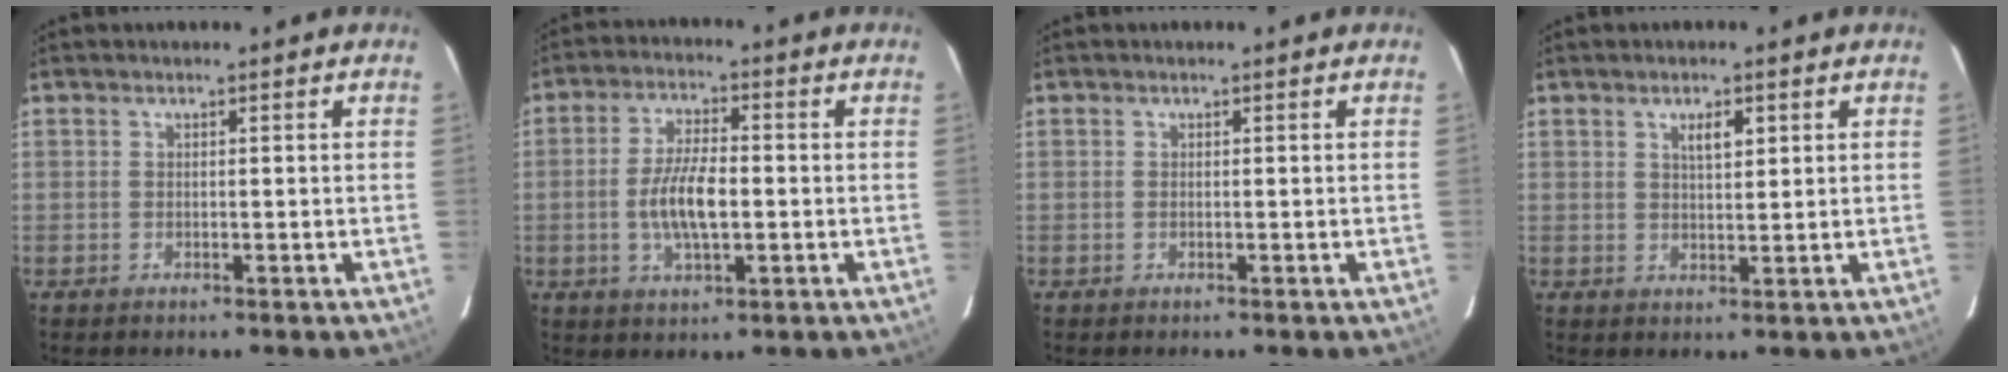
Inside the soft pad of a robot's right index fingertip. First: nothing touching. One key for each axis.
{"total": 8.5, "fx": -1.3, "fy": 3.2, "fz": 7.8, "tx": -0.154, "ty": 0.001, "tz": -0.023}
{"total": 0.0}
{"total": 3.1, "fx": 1.5, "fy": 1.2, "fz": 2.5, "tx": -0.040, "ty": 0.003, "tz": 0.025}